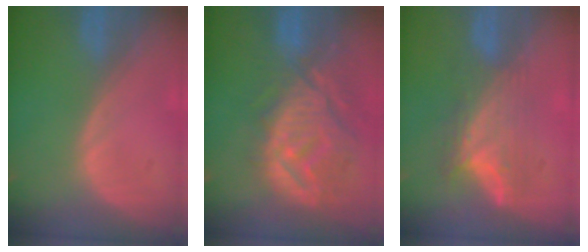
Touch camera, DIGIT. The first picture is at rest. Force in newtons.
{"total": 12.6, "press": 11.1, "slide": 5.9}
{"total": 8.1, "press": 6.8, "slide": 4.5}